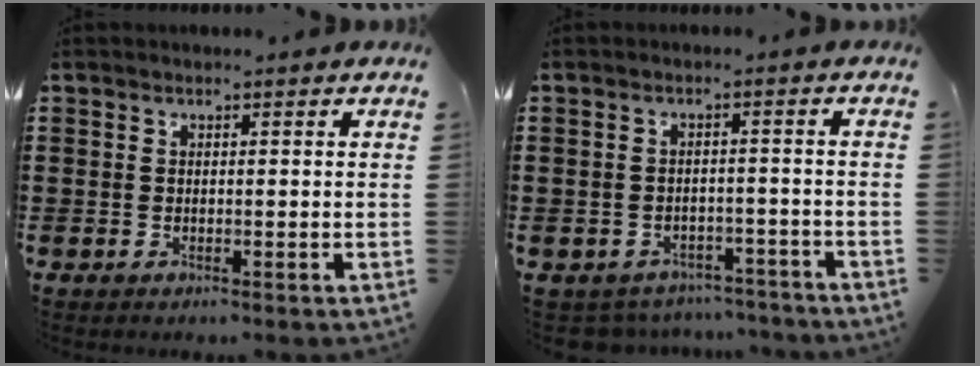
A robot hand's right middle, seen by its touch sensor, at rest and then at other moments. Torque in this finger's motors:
{"motor_torque": [0.03, 0.03, 0.03, 0.01]}